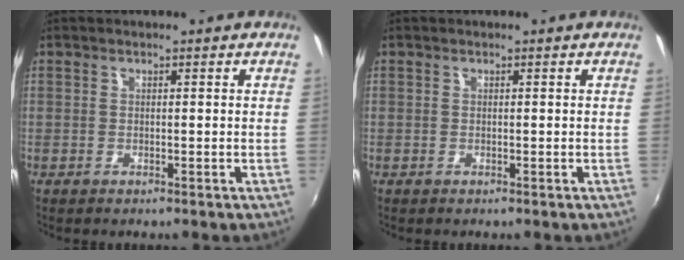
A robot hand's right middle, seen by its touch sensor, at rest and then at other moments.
{"total": 0.0}